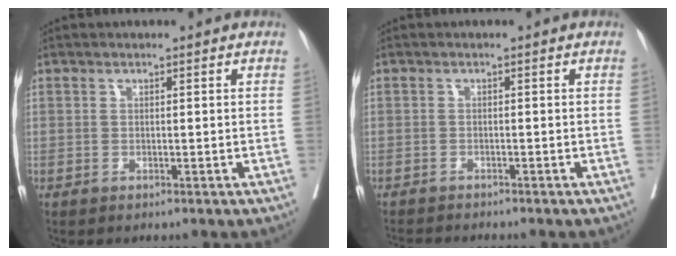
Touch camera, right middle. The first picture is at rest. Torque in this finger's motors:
{"motor_torque": [0.65, -0.69, 0.05, 0.01]}